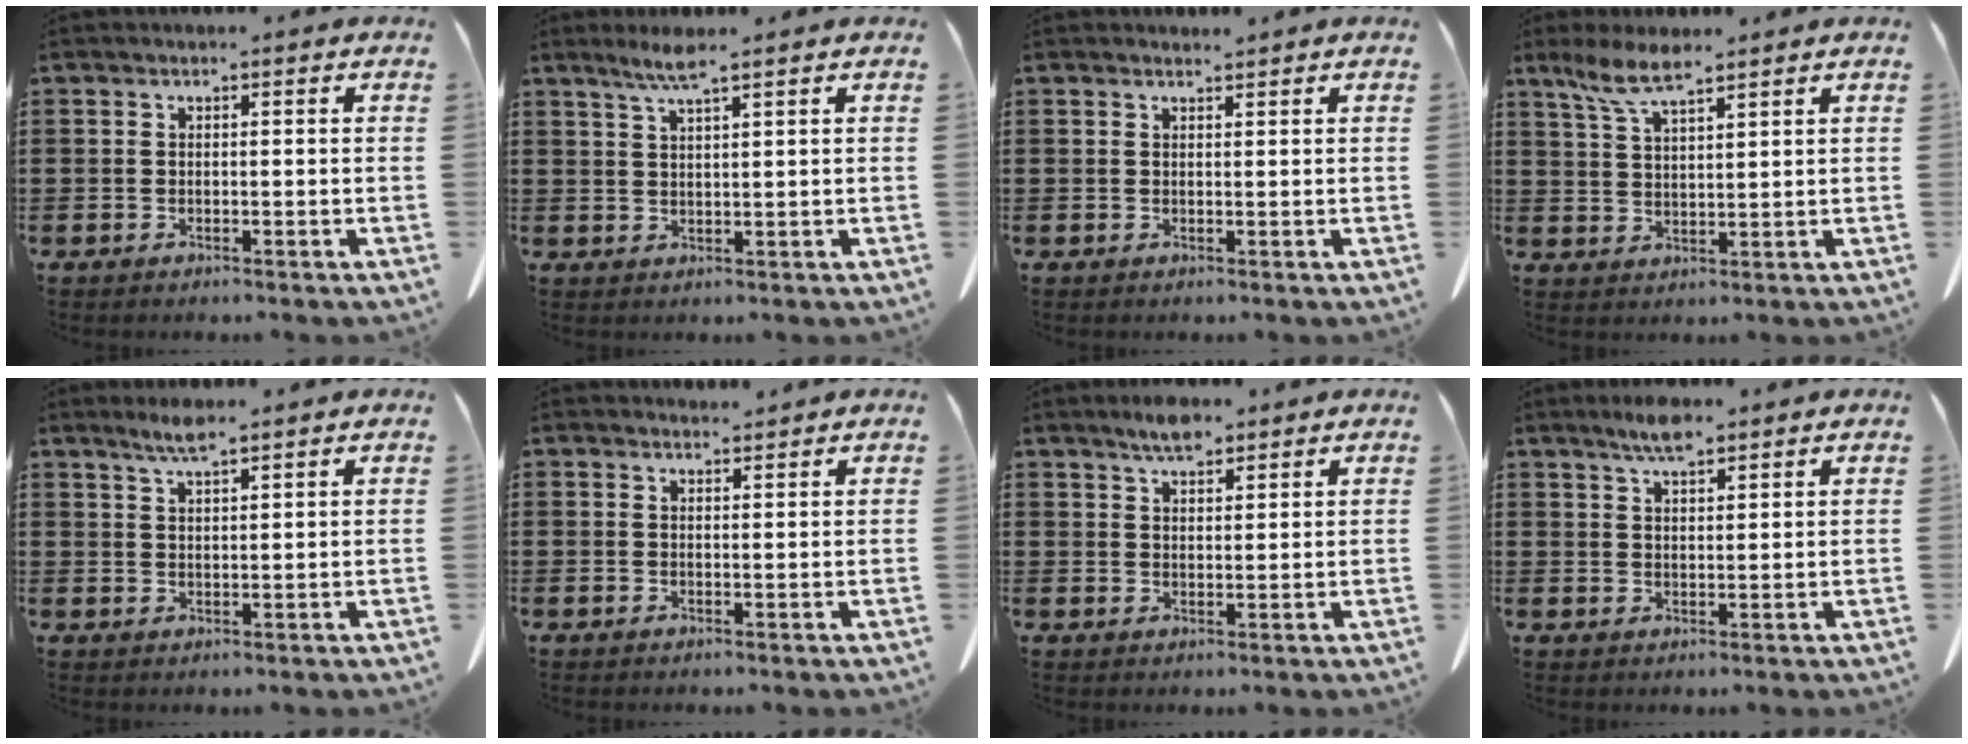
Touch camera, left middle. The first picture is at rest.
{"total": 3.4, "force": [2.4, 0.1, 2.4], "torque": [-0.053, 0.002, 0.042]}
{"total": 0.8, "force": [0.8, 0.0, 0.2], "torque": [-0.006, -0.001, 0.017]}
{"total": 5.4, "force": [3.8, 0.9, 3.7], "torque": [-0.082, -0.004, 0.068]}
{"total": 2.9, "force": [2.3, 0.3, 1.7], "torque": [-0.038, 0.002, 0.041]}
{"total": 1.2, "force": [1.2, 0.1, 0.2], "torque": [-0.007, 0.000, 0.024]}
{"total": 3.4, "force": [2.9, 1.0, 1.5], "torque": [-0.035, -0.001, 0.052]}
{"total": 3.8, "force": [3.0, 0.9, 2.2], "torque": [-0.049, 0.000, 0.053]}